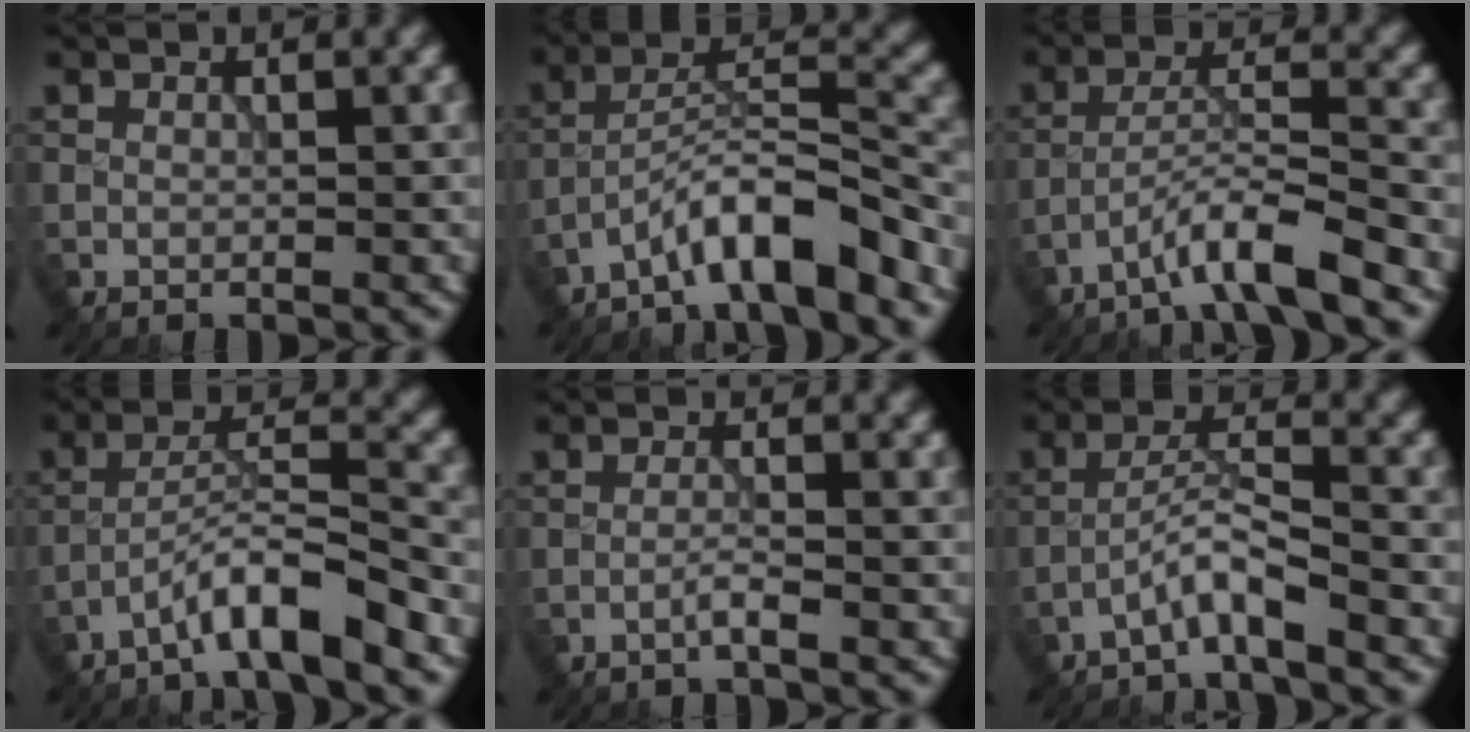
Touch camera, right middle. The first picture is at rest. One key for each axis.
{"total": 6.8, "fx": -4.9, "fy": 1.2, "fz": 4.5, "tx": -0.076, "ty": 0.016, "tz": -0.088}
{"total": 5.0, "fx": -3.7, "fy": 0.2, "fz": 3.3, "tx": -0.060, "ty": 0.014, "tz": -0.075}
{"total": 5.5, "fx": -3.8, "fy": 0.4, "fz": 3.9, "tx": -0.065, "ty": 0.019, "tz": -0.073}
{"total": 1.4, "fx": -0.8, "fy": 0.0, "fz": 1.1, "tx": -0.020, "ty": 0.007, "tz": -0.020}
{"total": 3.2, "fx": -2.4, "fy": 0.1, "fz": 2.1, "tx": -0.043, "ty": 0.017, "tz": -0.053}